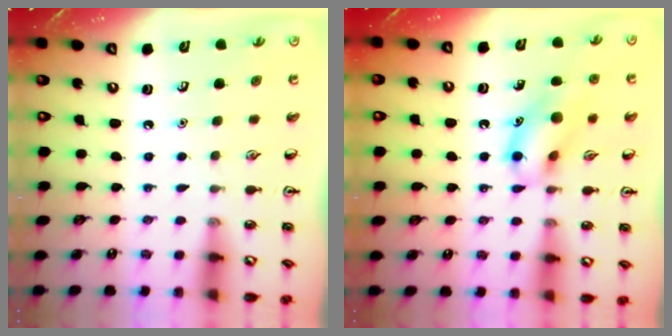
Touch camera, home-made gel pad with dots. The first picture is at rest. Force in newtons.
{"total": 13.1, "press": 13.1, "slide": 1.1}